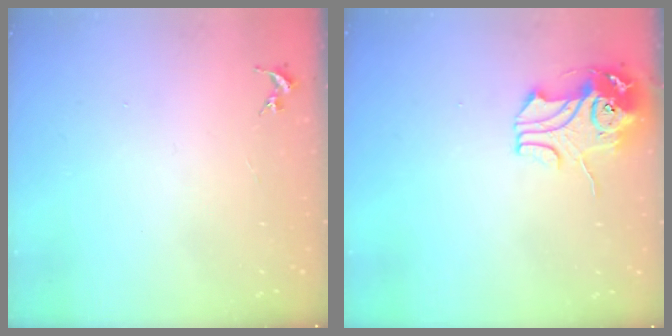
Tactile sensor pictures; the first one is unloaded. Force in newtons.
{"total": 10.6, "press": 10.4, "slide": 1.7}